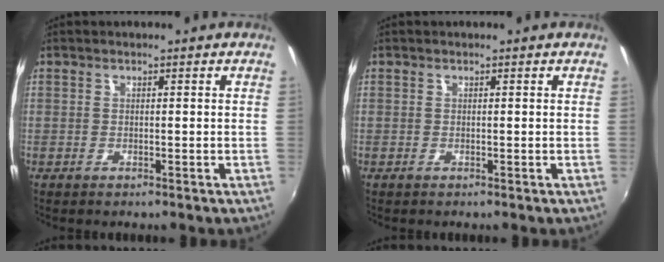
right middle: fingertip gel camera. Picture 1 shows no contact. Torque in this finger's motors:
{"motor_torque": [0.00, 0.00, 0.00, 0.00]}